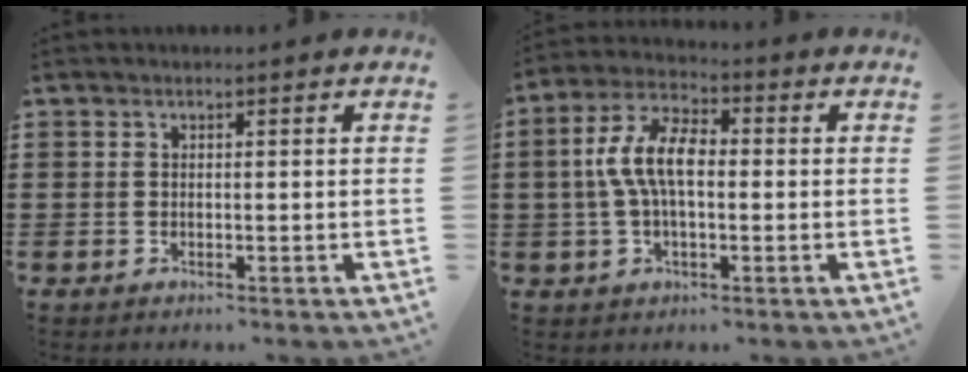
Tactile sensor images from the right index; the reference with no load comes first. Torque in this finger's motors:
{"motor_torque": [1.44, -0.71, 0.49, 0.21]}